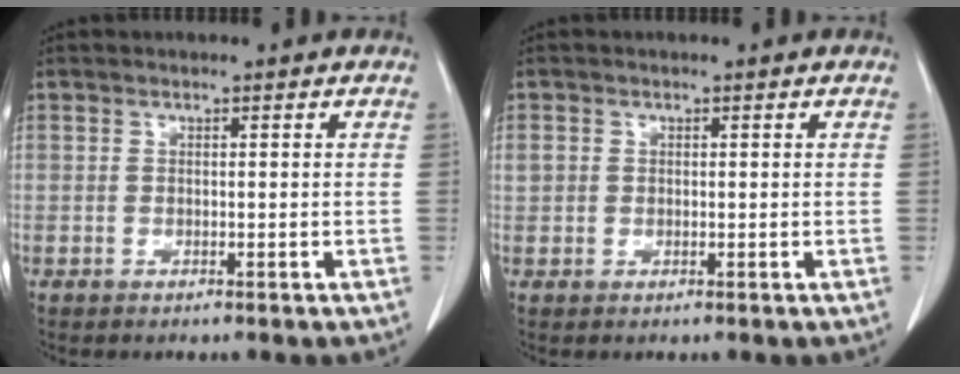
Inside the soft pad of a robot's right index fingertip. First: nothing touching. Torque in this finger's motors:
{"motor_torque": [0.04, -0.01, 0.02, 0.00]}